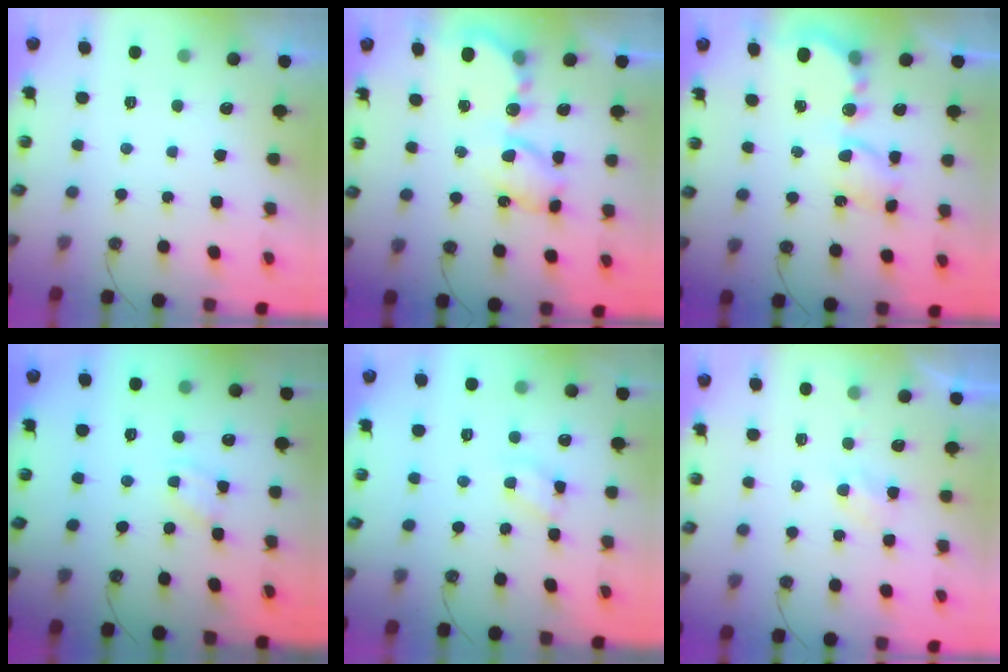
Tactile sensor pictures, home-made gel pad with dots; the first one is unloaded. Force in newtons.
{"total": 9.1, "press": 9.1, "slide": 0.7}
{"total": 6.1, "press": 6.0, "slide": 0.6}
{"total": 1.8, "press": 1.8, "slide": 0.3}
{"total": 6.4, "press": 6.4, "slide": 0.5}
{"total": 3.8, "press": 3.7, "slide": 0.6}